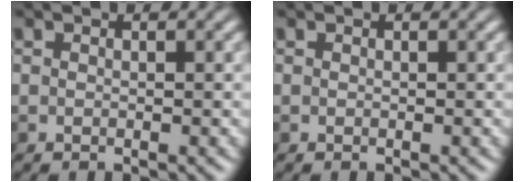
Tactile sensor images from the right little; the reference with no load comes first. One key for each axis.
{"total": 0.0}